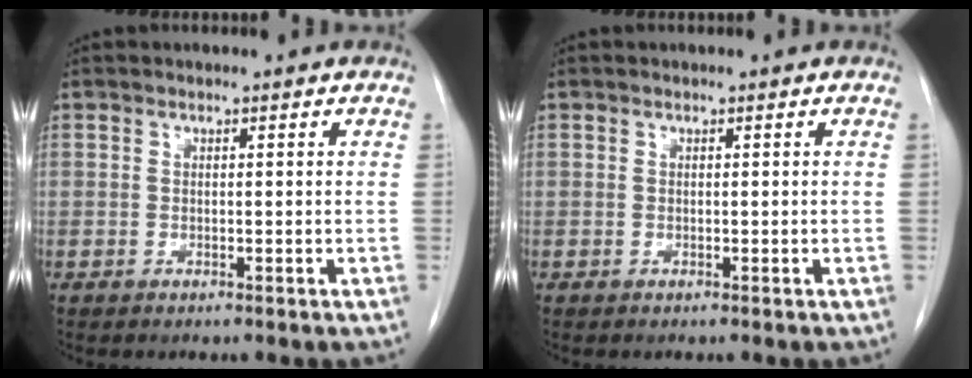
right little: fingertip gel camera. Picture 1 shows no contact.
{"total": 0.0}